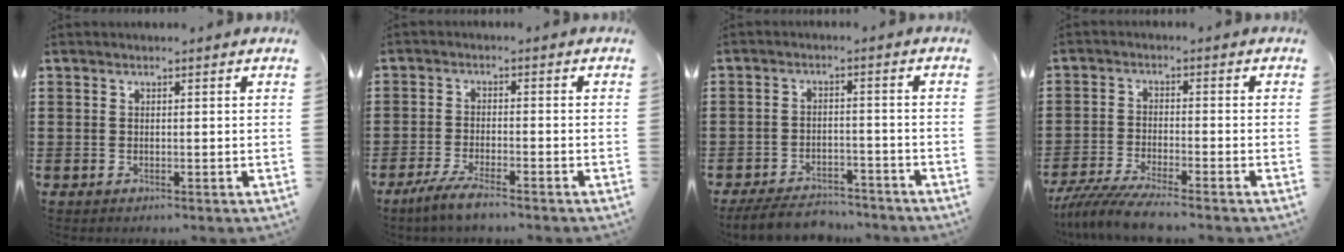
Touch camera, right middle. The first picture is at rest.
{"total": 4.3, "force": [-3.6, 0.2, 2.3], "torque": [-0.053, -0.011, -0.069]}
{"total": 5.2, "force": [-5.0, 1.0, 1.1], "torque": [-0.023, 0.004, -0.098]}
{"total": 5.8, "force": [-5.3, -0.3, 2.1], "torque": [-0.063, -0.024, -0.107]}